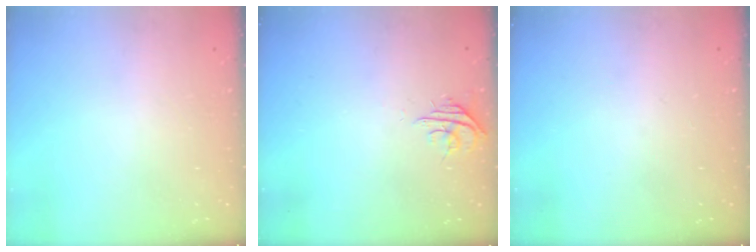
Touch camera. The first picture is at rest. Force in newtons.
{"total": 5.4, "press": 5.4, "slide": 0.5}
{"total": 0.0}